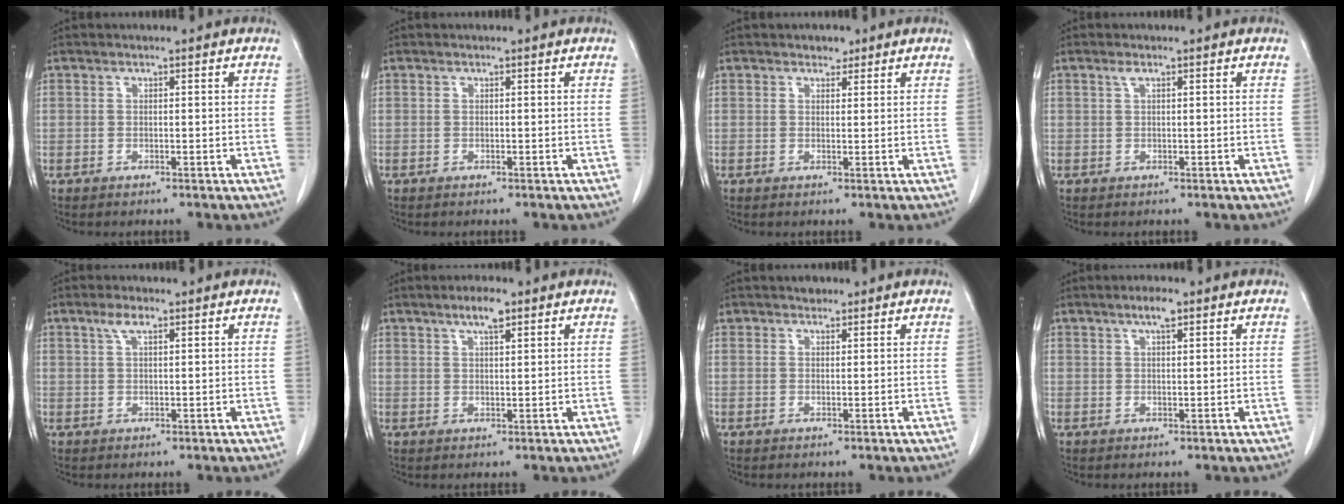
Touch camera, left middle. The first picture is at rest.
{"total": 0.0}
{"total": 1.6, "force": [1.1, 1.0, 0.4], "torque": [-0.007, -0.001, 0.015]}
{"total": 0.7, "force": [0.4, 0.2, 0.6], "torque": [-0.015, 0.005, 0.007]}
{"total": 2.3, "force": [1.4, 0.7, 1.7], "torque": [-0.041, 0.007, 0.030]}
{"total": 3.5, "force": [2.4, 0.7, 2.5], "torque": [-0.049, 0.003, 0.041]}
{"total": 1.4, "force": [1.1, 0.8, 0.2], "torque": [-0.007, 0.005, 0.017]}
{"total": 2.6, "force": [1.7, 0.5, 1.9], "torque": [-0.038, 0.004, 0.029]}